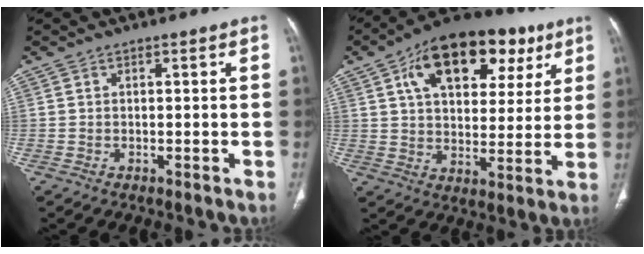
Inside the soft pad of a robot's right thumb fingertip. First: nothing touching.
{"total": 21.9, "force": [9.9, 12.5, 15.0], "torque": [-0.189, 0.005, 0.154]}